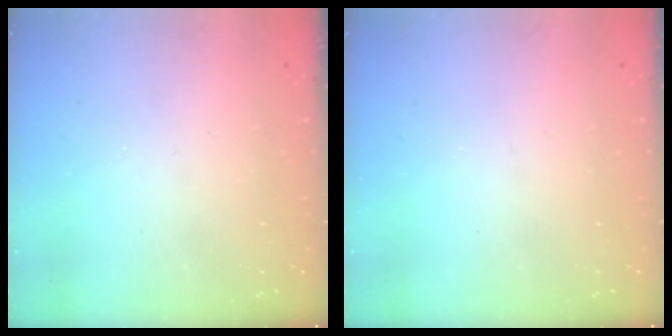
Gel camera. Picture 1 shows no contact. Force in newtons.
{"total": 0.0}